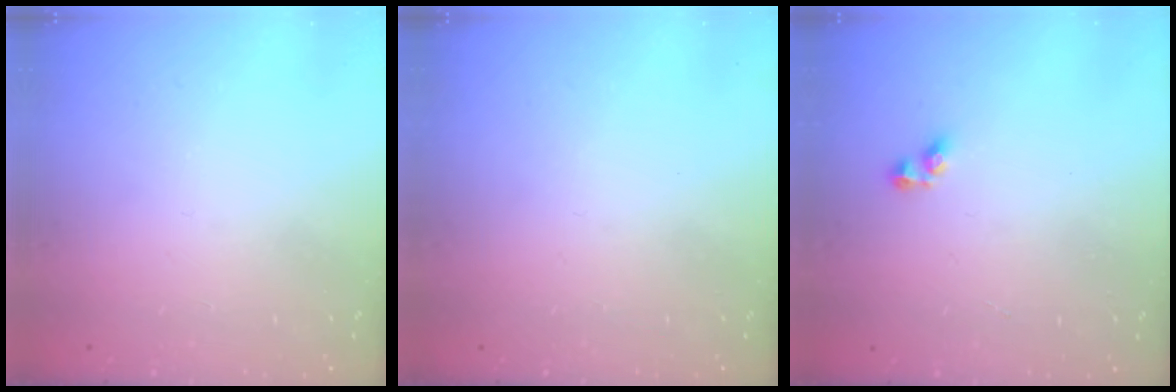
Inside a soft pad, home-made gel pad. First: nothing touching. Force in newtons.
{"total": 0.0}
{"total": 2.5, "press": 2.5, "slide": 0.1}